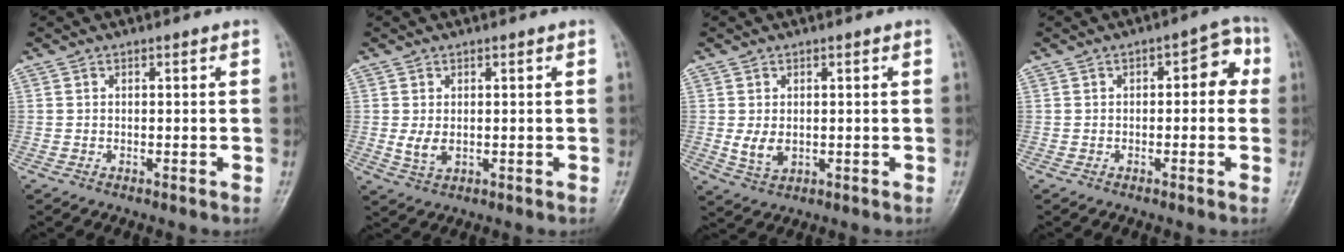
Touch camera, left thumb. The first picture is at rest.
{"total": 3.0, "force": [0.2, 2.1, 2.1], "torque": [-0.040, -0.010, 0.008]}
{"total": 3.7, "force": [0.1, 2.7, 2.5], "torque": [-0.039, -0.010, 0.009]}
{"total": 5.9, "force": [0.7, 3.1, 4.9], "torque": [-0.032, 0.022, -0.001]}